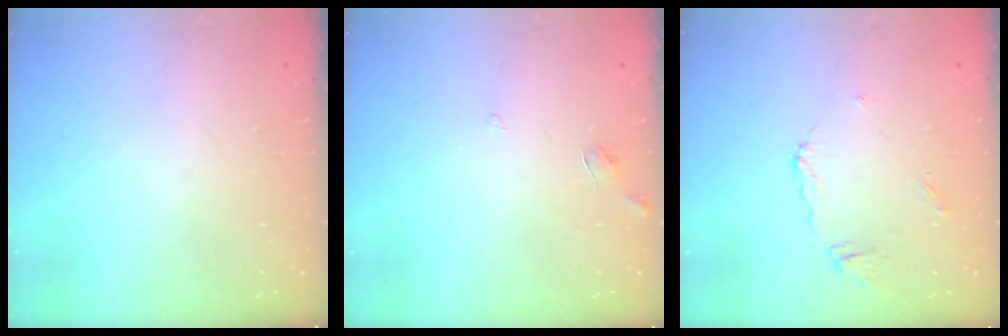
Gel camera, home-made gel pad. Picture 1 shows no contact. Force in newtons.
{"total": 4.1, "press": 4.1, "slide": 0.3}
{"total": 6.8, "press": 6.7, "slide": 0.5}